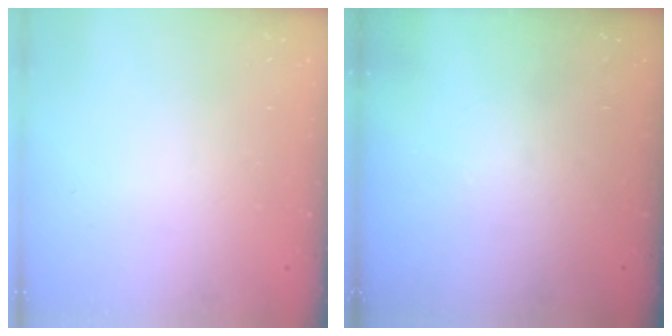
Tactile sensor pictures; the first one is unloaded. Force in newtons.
{"total": 0.0}